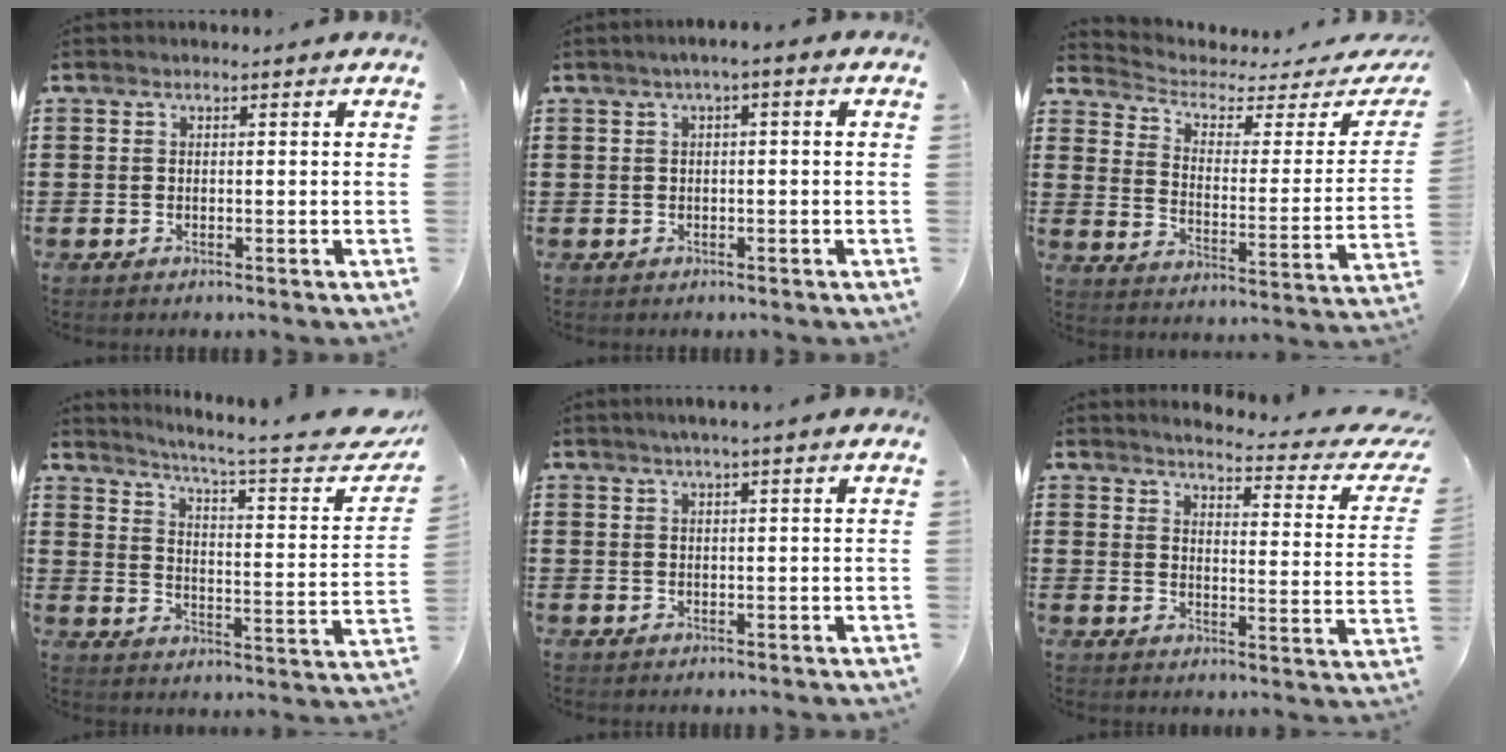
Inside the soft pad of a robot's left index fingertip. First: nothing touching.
{"total": 1.5, "force": [-0.6, 0.2, 1.3], "torque": [-0.020, 0.000, -0.012]}
{"total": 2.9, "force": [2.0, 1.4, 1.6], "torque": [-0.049, -0.017, 0.026]}
{"total": 5.5, "force": [4.2, -0.4, 3.5], "torque": [-0.072, -0.042, 0.059]}
{"total": 1.6, "force": [1.1, -0.3, 1.1], "torque": [-0.022, 0.001, 0.019]}
{"total": 3.6, "force": [3.1, -0.2, 1.7], "torque": [-0.046, -0.031, 0.043]}